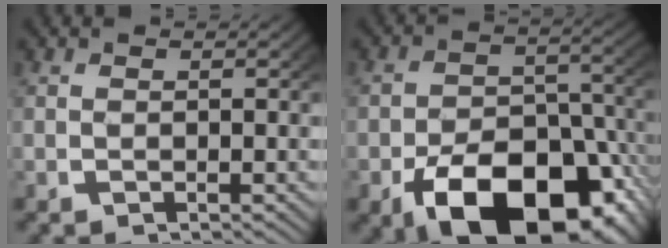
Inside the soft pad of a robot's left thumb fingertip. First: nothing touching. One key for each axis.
{"total": 14.7, "fx": -6.4, "fy": 8.6, "fz": 10.0, "tx": -0.165, "ty": -0.059, "tz": -0.072}